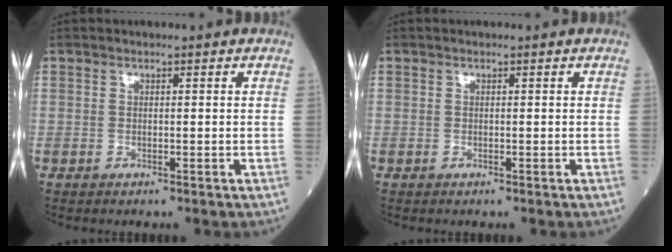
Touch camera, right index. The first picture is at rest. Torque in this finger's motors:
{"motor_torque": [0.00, 0.00, 0.00, 0.00]}